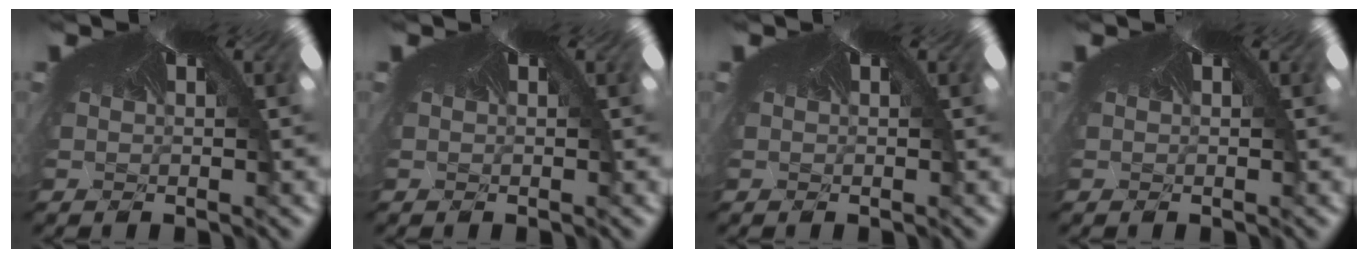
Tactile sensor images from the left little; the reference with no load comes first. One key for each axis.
{"total": 0.0}
{"total": 0.0}
{"total": 0.0}